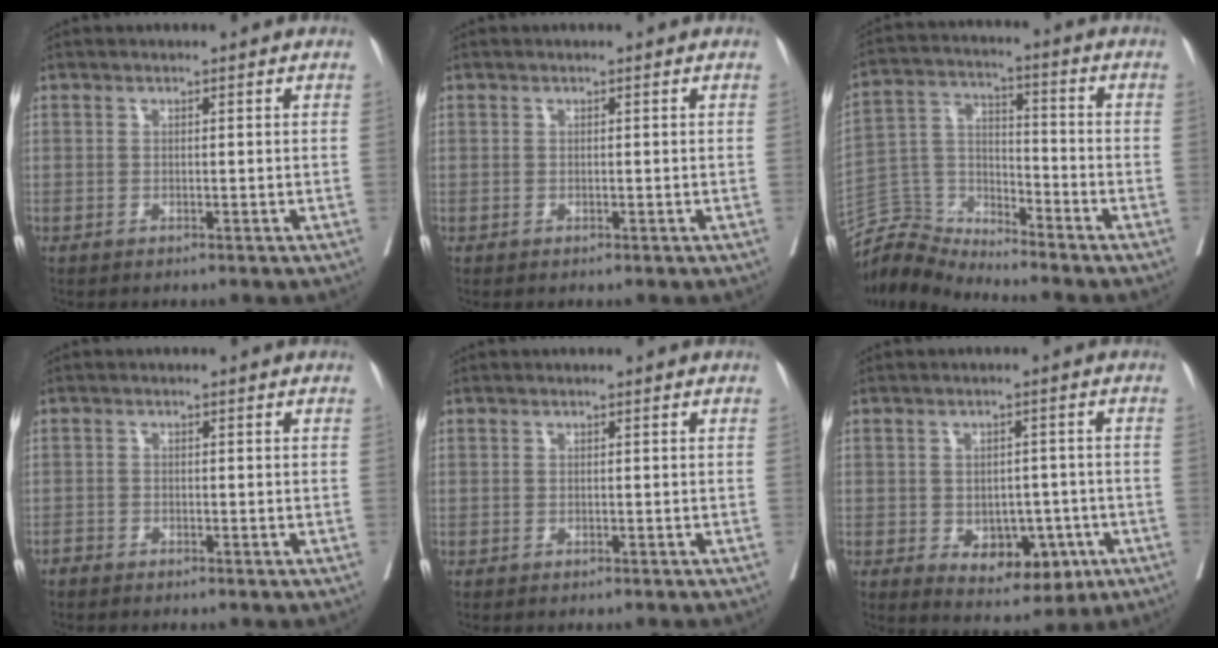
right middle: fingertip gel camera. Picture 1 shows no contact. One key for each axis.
{"total": 0.0}
{"total": 7.3, "fx": -7.1, "fy": -0.1, "fz": -1.8, "tx": 0.029, "ty": 0.035, "tz": -0.141}
{"total": 1.0, "fx": -0.9, "fy": 0.2, "fz": 0.1, "tx": -0.002, "ty": 0.001, "tz": -0.022}
{"total": 1.2, "fx": -1.1, "fy": 0.3, "fz": 0.3, "tx": -0.003, "ty": -0.002, "tz": -0.018}
{"total": 7.7, "fx": -2.4, "fy": 4.7, "fz": 5.5, "tx": -0.062, "ty": 0.002, "tz": -0.021}